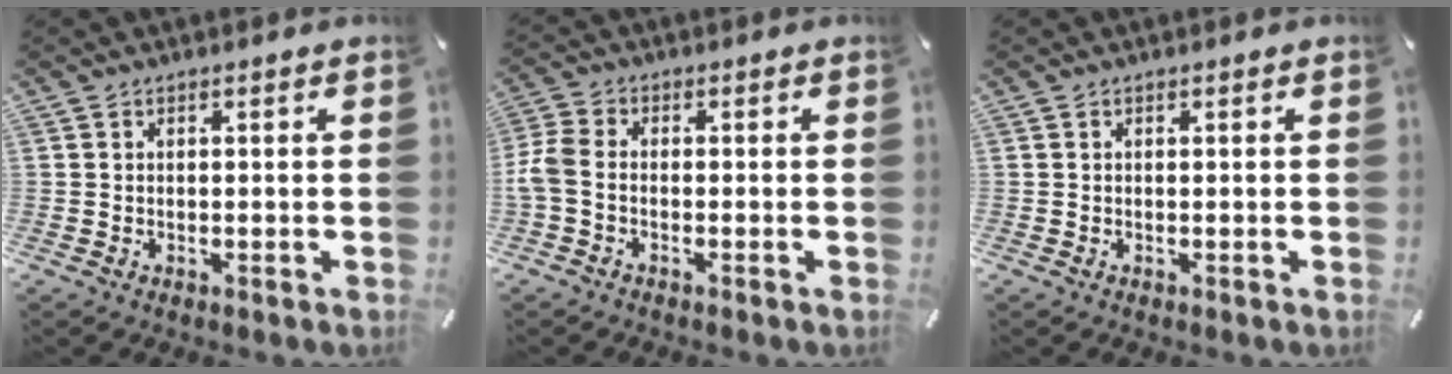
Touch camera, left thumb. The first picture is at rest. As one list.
[{"total": 4.8, "force": [-1.4, 2.6, 3.8], "torque": [-0.088, 0.001, -0.028]}, {"total": 0.0}]